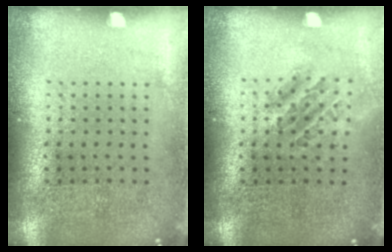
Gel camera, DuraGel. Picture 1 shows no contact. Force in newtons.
{"total": 1.0, "press": 1.0, "slide": 0.4}